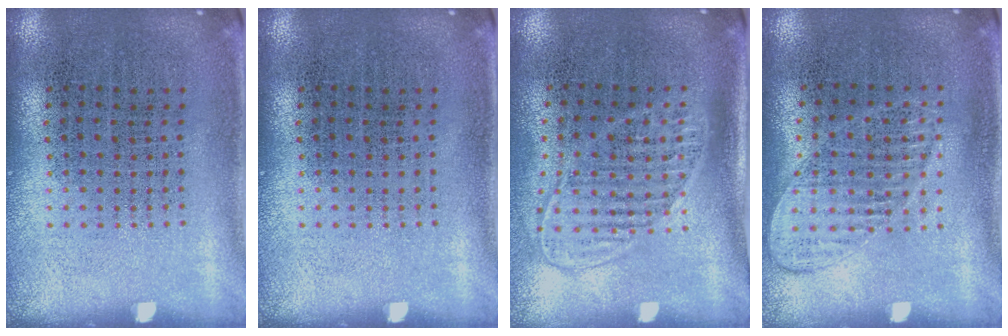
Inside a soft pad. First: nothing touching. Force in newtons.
{"total": 0.0}
{"total": 1.4, "press": 1.1, "slide": 0.7}
{"total": 1.0, "press": 1.0, "slide": 0.2}